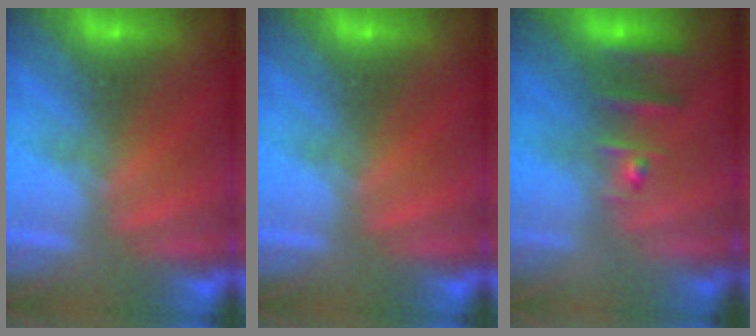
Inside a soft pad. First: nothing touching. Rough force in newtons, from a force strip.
{"total": 0.0}
{"total": 2.5}